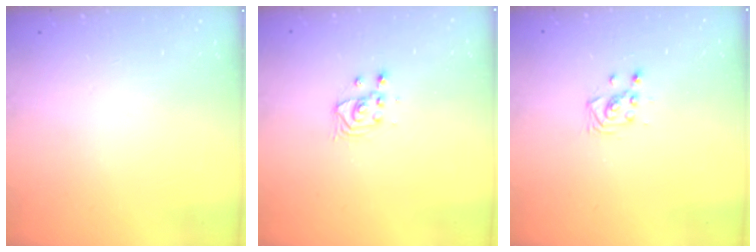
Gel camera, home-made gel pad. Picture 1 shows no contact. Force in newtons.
{"total": 3.4, "press": 3.4, "slide": 0.4}
{"total": 3.7, "press": 3.7, "slide": 0.1}